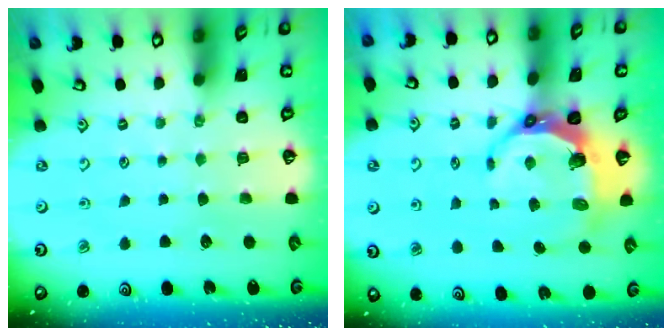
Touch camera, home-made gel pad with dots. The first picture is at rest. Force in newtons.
{"total": 9.1, "press": 7.8, "slide": 4.7}